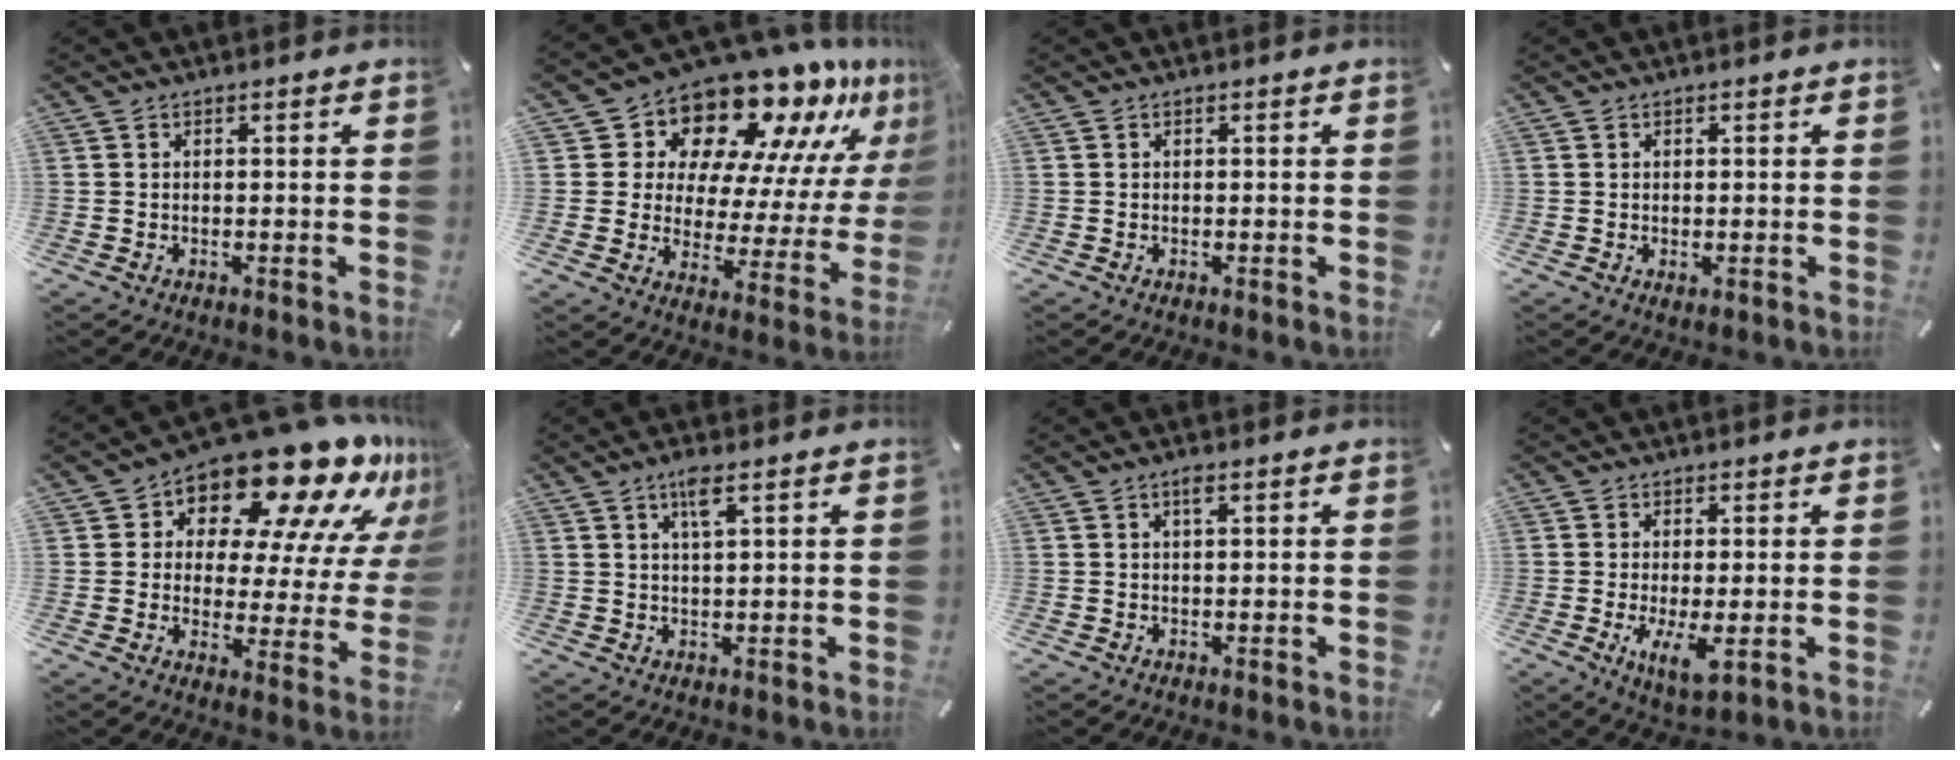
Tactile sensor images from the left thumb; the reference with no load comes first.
{"total": 16.1, "force": [14.1, 6.6, 4.1], "torque": [-0.065, -0.141, 0.235]}
{"total": 0.0}
{"total": 0.6, "force": [0.2, 0.4, 0.3], "torque": [-0.005, 0.002, 0.004]}
{"total": 18.6, "force": [14.3, 7.7, 9.1], "torque": [-0.131, -0.125, 0.238]}
{"total": 4.2, "force": [2.5, 0.5, 3.3], "torque": [-0.073, 0.003, 0.041]}
{"total": 1.6, "force": [0.7, 0.4, 1.4], "torque": [-0.028, 0.003, 0.011]}
{"total": 6.6, "force": [-0.8, 2.3, 6.1], "torque": [-0.127, -0.023, -0.013]}